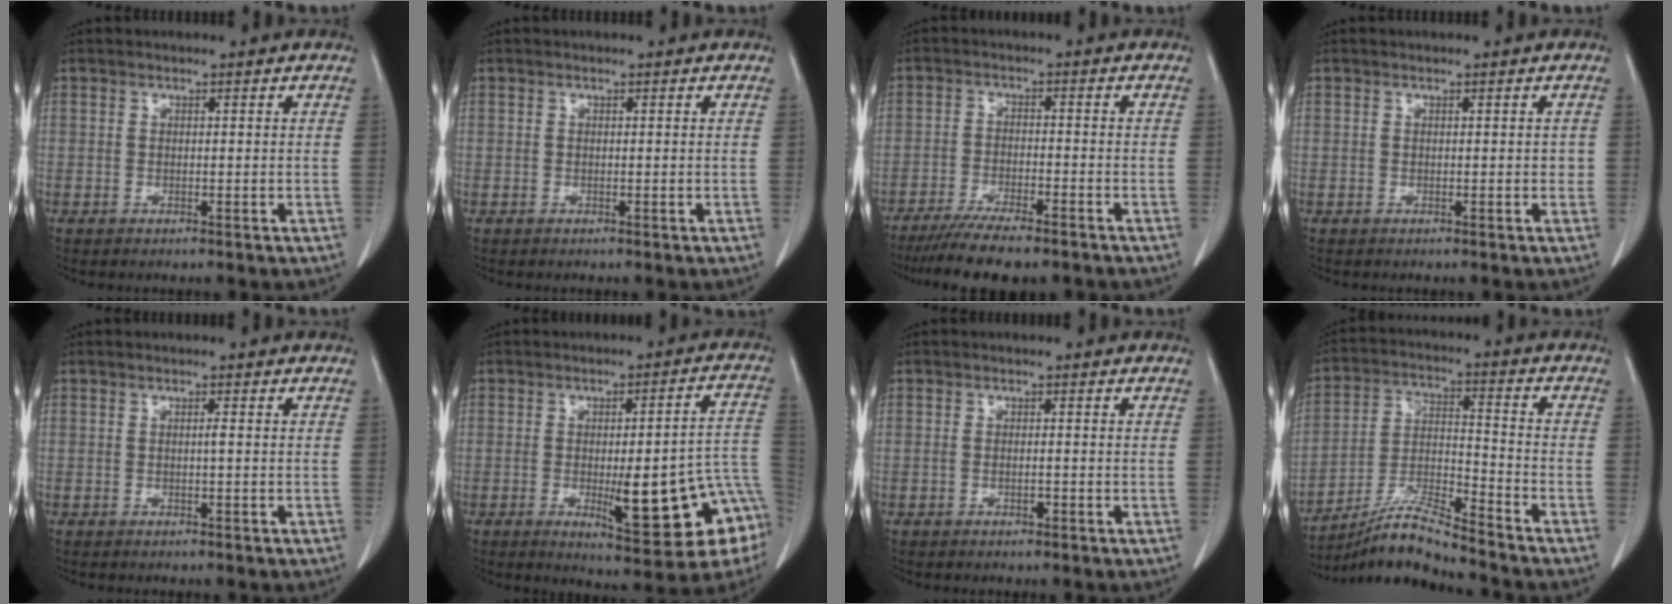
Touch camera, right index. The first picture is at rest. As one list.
[{"total": 0.0}, {"total": 10.9, "force": [-9.0, 1.6, 6.0], "torque": [-0.090, -0.020, -0.141]}, {"total": 0.6, "force": [0.1, 0.4, 0.5], "torque": [-0.002, 0.002, 0.001]}, {"total": 0.5, "force": [-0.1, -0.1, 0.5], "torque": [-0.006, 0.001, -0.001]}, {"total": 17.9, "force": [-5.0, 3.5, 16.9], "torque": [-0.139, 0.024, -0.046]}, {"total": 0.9, "force": [-0.4, 0.2, 0.8], "torque": [-0.017, -0.001, -0.005]}, {"total": 9.9, "force": [-9.0, -1.2, 3.9], "torque": [-0.080, -0.003, -0.166]}]